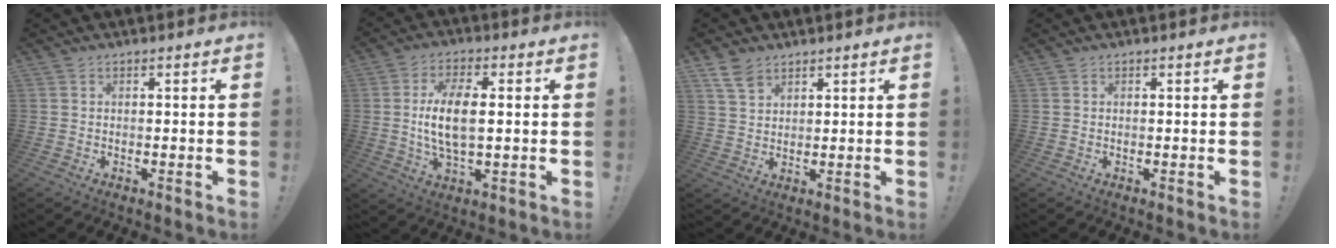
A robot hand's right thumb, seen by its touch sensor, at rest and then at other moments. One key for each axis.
{"total": 11.4, "fx": 0.7, "fy": 5.2, "fz": 10.1, "tx": -0.186, "ty": -0.005, "tz": 0.010}
{"total": 5.3, "fx": 3.8, "fy": 2.9, "fz": 2.3, "tx": -0.041, "ty": -0.017, "tz": 0.072}
{"total": 0.0}